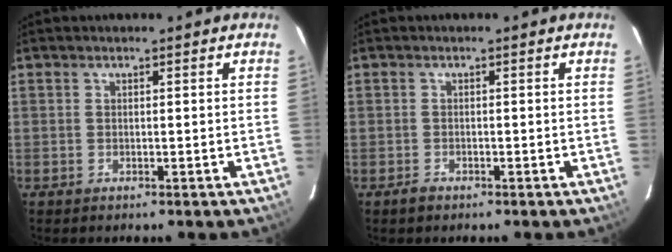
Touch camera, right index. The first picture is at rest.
{"total": 1.5, "force": [-1.0, 1.0, 0.3], "torque": [-0.008, 0.002, -0.017]}